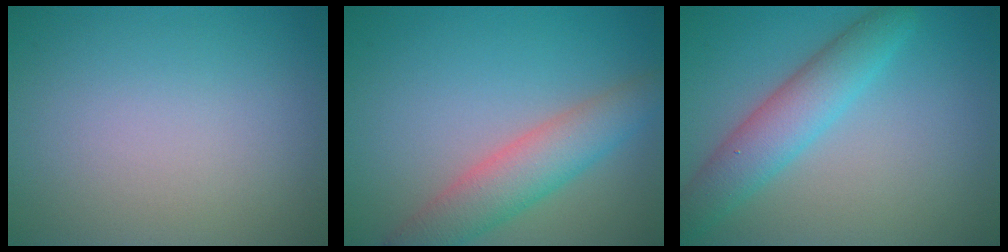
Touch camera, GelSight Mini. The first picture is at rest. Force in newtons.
{"total": 4.9, "press": 4.9, "slide": 0.3}
{"total": 4.8, "press": 4.8, "slide": 0.1}